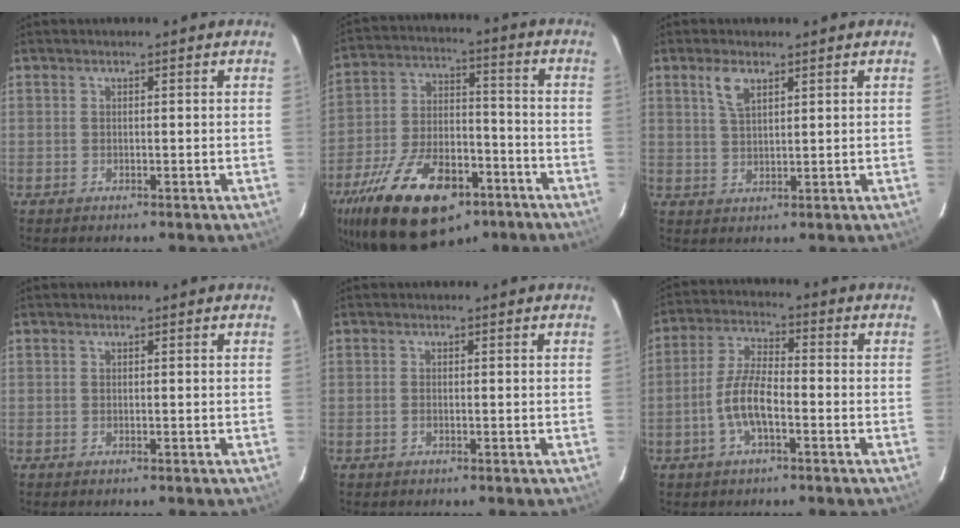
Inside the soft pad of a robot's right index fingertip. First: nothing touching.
{"total": 25.3, "force": [-15.1, 12.4, 16.1], "torque": [-0.325, -0.015, -0.235]}
{"total": 4.0, "force": [2.3, 1.6, 2.8], "torque": [-0.056, 0.005, 0.045]}
{"total": 0.0}
{"total": 0.5, "force": [-0.2, 0.2, 0.5], "torque": [-0.011, 0.000, -0.003]}
{"total": 7.6, "force": [-2.8, 2.5, 6.6], "torque": [-0.139, 0.009, -0.055]}